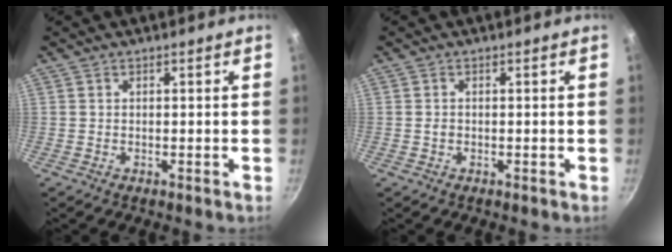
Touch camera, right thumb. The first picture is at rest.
{"total": 0.8, "force": [-0.2, 0.6, 0.5], "torque": [-0.009, 0.003, -0.003]}